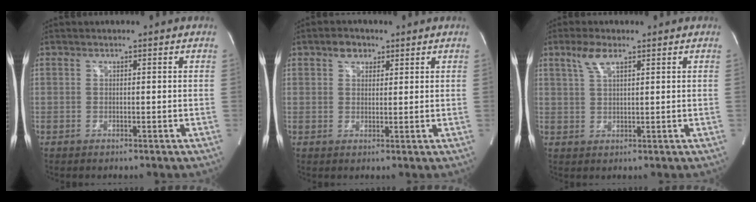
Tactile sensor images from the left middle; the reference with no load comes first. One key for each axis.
{"total": 2.9, "fx": 1.8, "fy": 2.0, "fz": 1.2, "tx": -0.022, "ty": 0.010, "tz": 0.030}
{"total": 3.7, "fx": 2.3, "fy": 0.9, "fz": 2.8, "tx": -0.066, "ty": 0.009, "tz": 0.051}